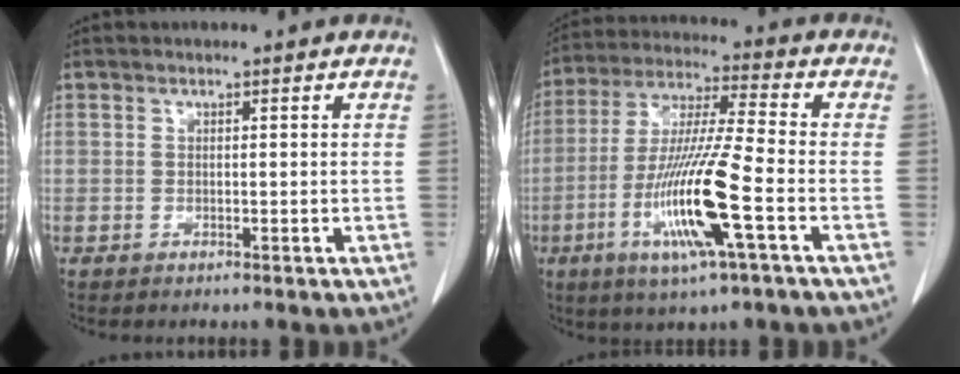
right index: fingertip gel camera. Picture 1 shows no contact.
{"total": 15.2, "force": [-5.0, 0.1, 14.4], "torque": [-0.292, -0.018, -0.094]}